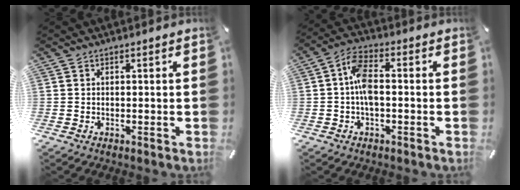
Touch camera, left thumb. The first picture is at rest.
{"total": 7.2, "force": [-0.9, 3.4, 6.3], "torque": [-0.137, 0.006, -0.019]}